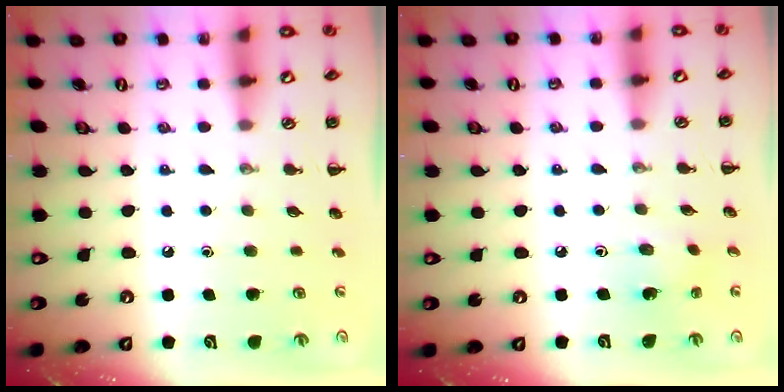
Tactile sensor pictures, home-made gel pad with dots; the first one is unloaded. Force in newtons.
{"total": 1.7, "press": 1.6, "slide": 0.6}